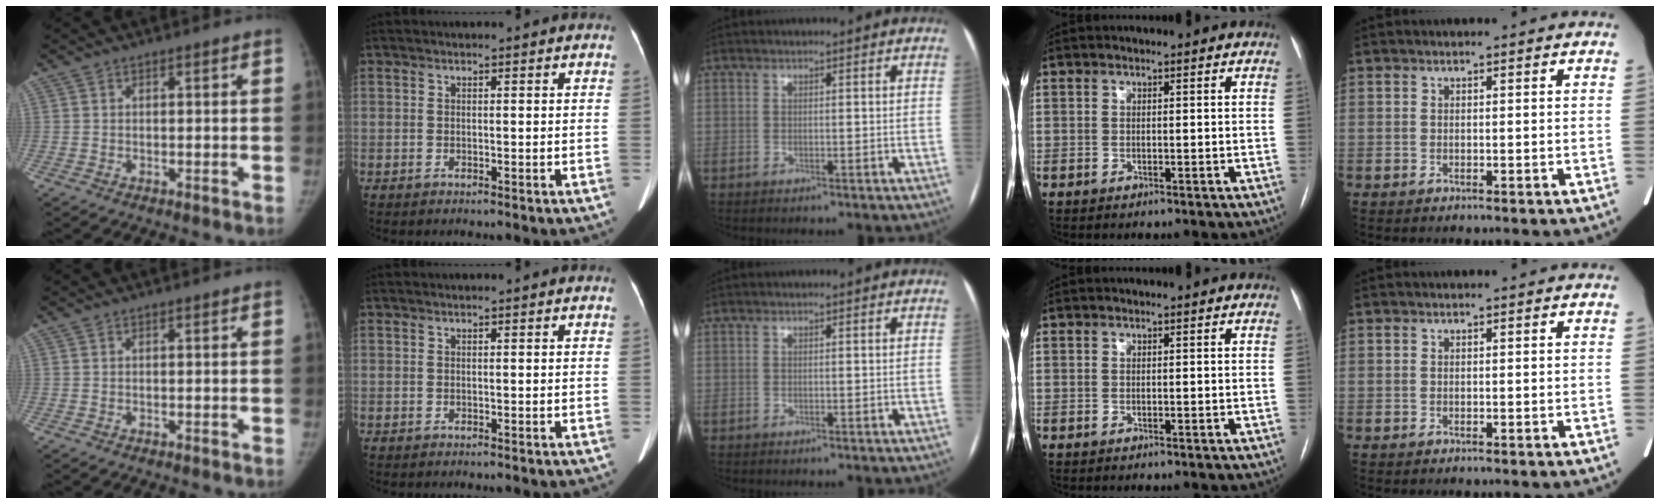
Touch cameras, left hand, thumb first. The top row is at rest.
{}